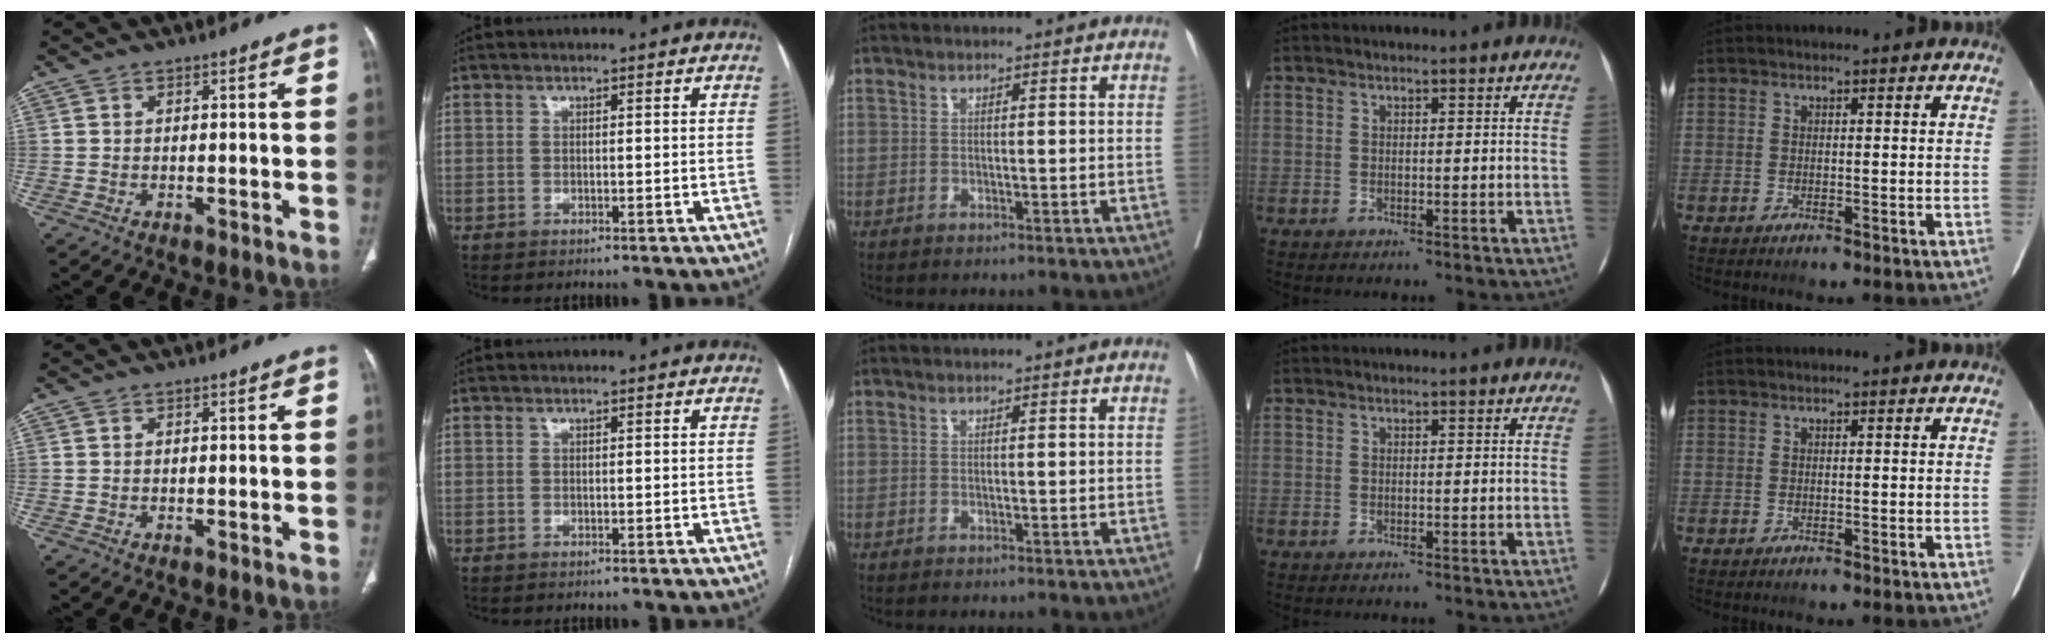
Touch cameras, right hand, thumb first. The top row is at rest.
{}